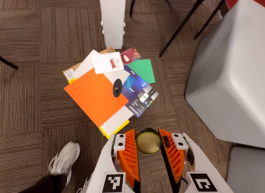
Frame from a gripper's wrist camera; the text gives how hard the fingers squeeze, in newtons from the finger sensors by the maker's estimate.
{"total": 7.8, "left": 7.8, "right": 7.8}